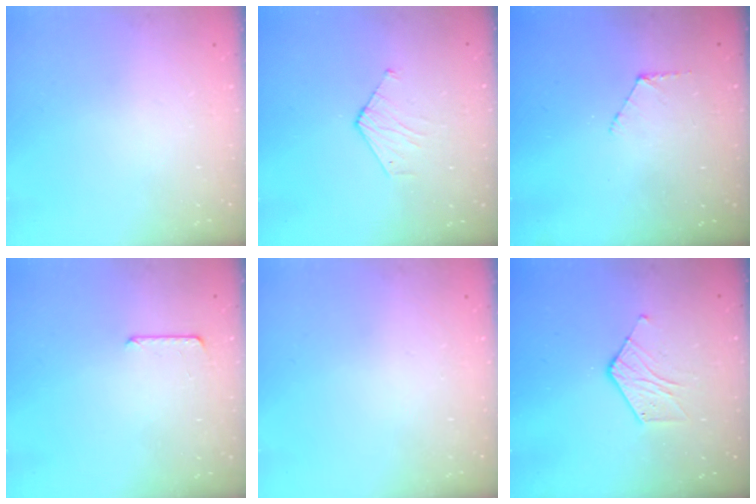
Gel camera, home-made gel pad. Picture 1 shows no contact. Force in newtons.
{"total": 3.7, "press": 3.6, "slide": 0.3}
{"total": 5.6, "press": 5.6, "slide": 0.6}
{"total": 5.4, "press": 5.3, "slide": 0.5}
{"total": 0.0}
{"total": 6.9, "press": 6.9, "slide": 0.3}